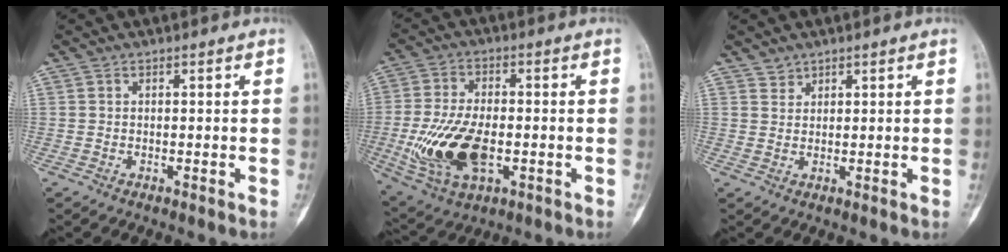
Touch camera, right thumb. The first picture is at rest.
{"total": 15.5, "force": [-3.0, 8.2, 12.8], "torque": [-0.255, 0.000, -0.044]}
{"total": 1.6, "force": [1.4, 0.8, -0.2], "torque": [0.022, -0.009, 0.019]}